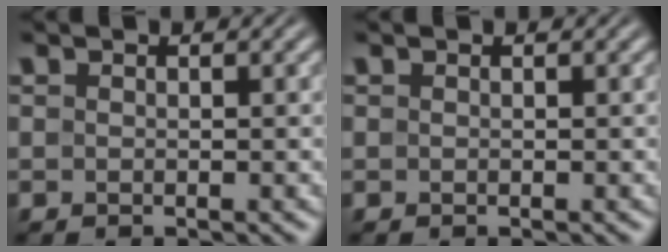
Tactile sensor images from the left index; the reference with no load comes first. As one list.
[{"total": 0.0}]